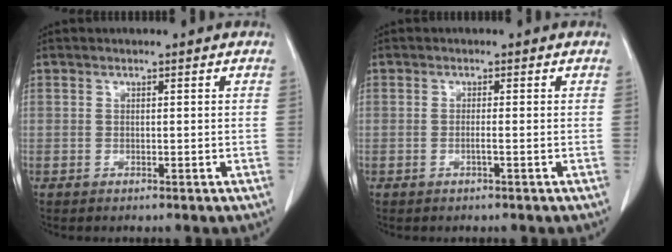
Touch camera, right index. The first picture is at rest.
{"total": 0.9, "force": [-0.4, -0.1, 0.8], "torque": [-0.014, 0.001, -0.007]}